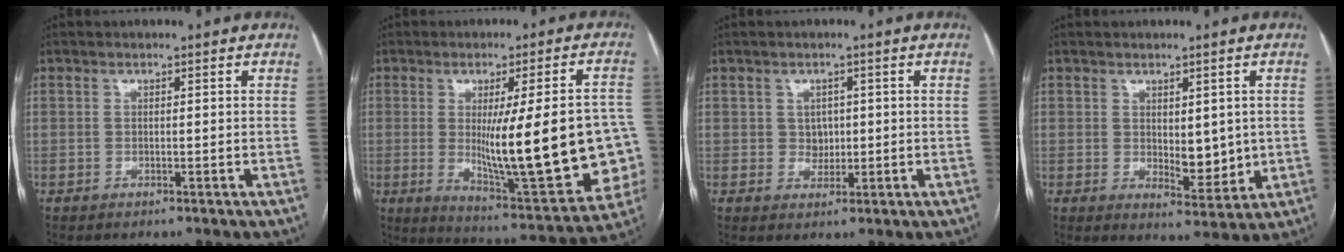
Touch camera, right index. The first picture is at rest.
{"total": 22.0, "force": [-1.8, 3.9, 21.6], "torque": [-0.254, -0.001, -0.004]}
{"total": 2.6, "force": [0.3, 2.2, 1.3], "torque": [-0.015, 0.002, 0.008]}
{"total": 5.6, "force": [0.3, 2.6, 4.9], "torque": [-0.069, -0.010, 0.016]}